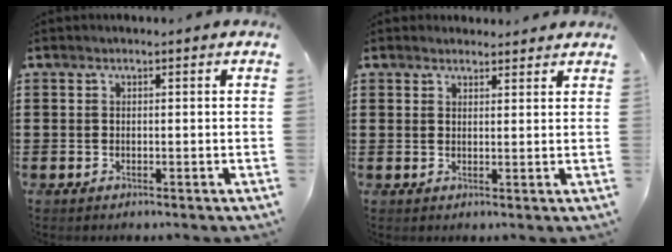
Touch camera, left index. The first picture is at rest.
{"total": 1.8, "force": [1.7, 0.5, 0.1], "torque": [-0.005, 0.004, 0.034]}